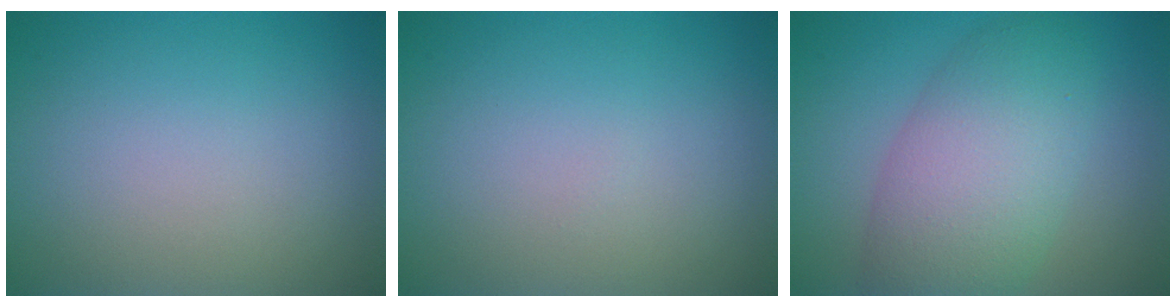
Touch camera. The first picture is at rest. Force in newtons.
{"total": 0.0}
{"total": 7.5, "press": 7.5, "slide": 0.3}